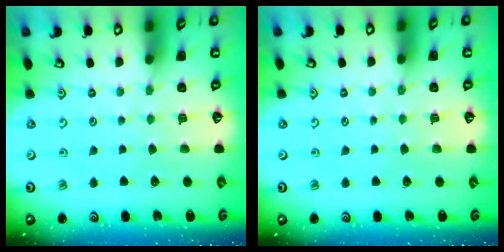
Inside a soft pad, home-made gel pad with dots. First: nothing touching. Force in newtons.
{"total": 0.0}